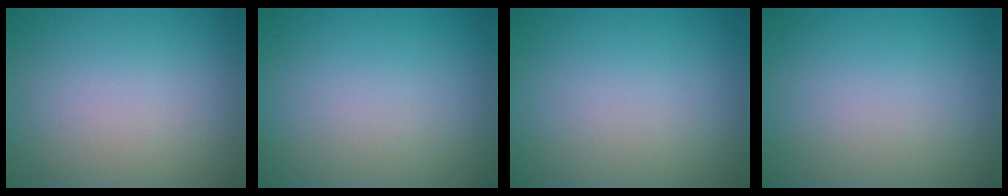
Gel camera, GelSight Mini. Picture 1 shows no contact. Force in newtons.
{"total": 0.0}
{"total": 0.0}
{"total": 0.0}